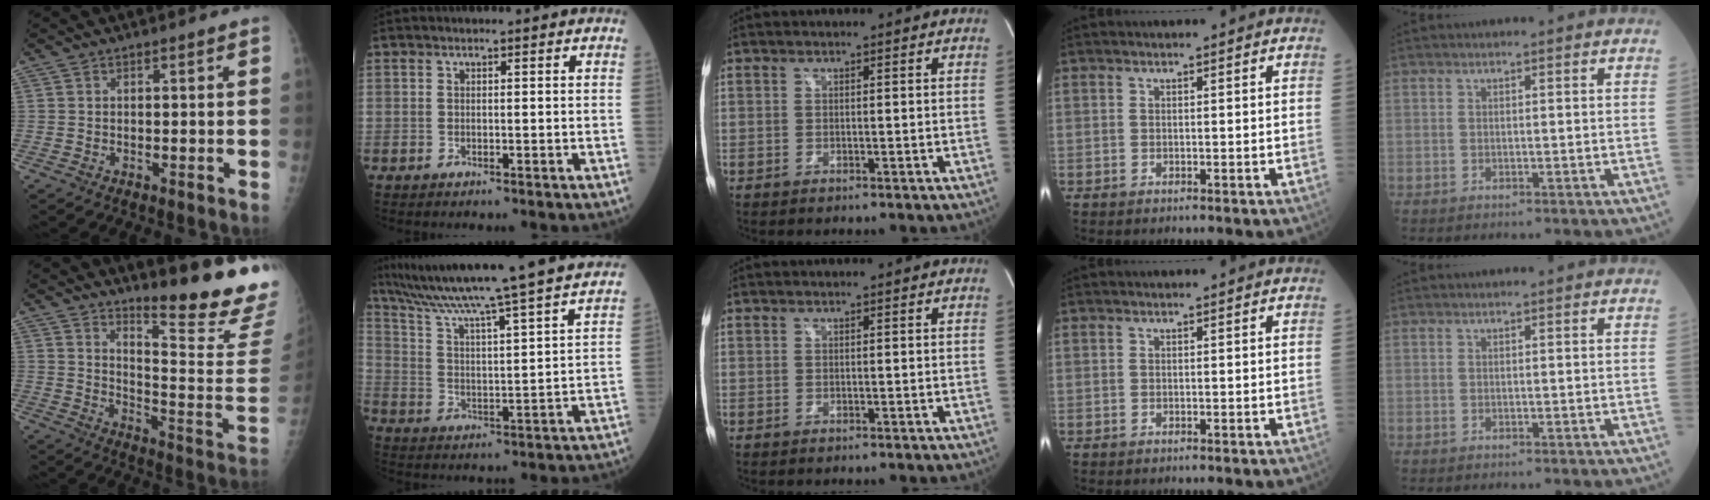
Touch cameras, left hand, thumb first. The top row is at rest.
{"thumb": {"total": 19.2, "force": [16.3, 1.2, 10.0], "torque": [-0.117, -0.182, 0.218]}, "index": {"total": 26.1, "force": [22.9, -2.3, 12.3], "torque": [-0.212, -0.043, 0.322]}}